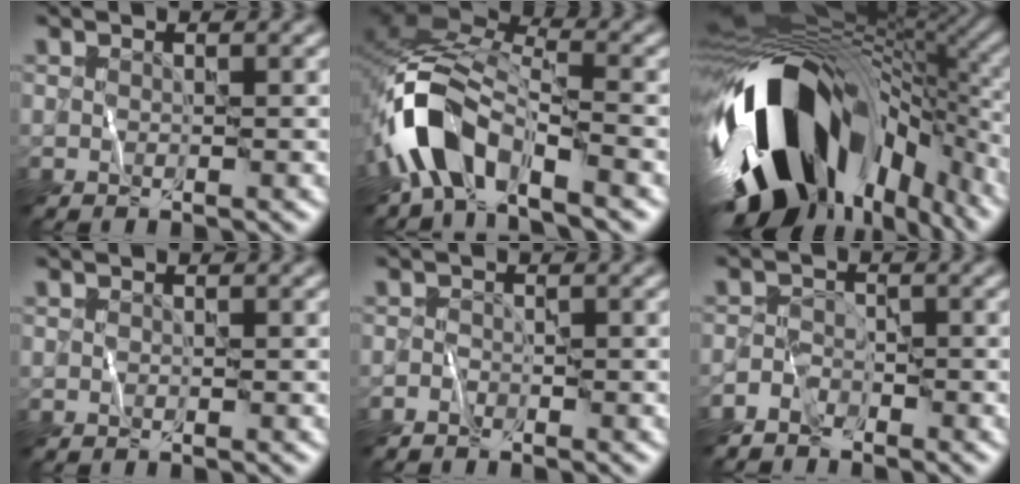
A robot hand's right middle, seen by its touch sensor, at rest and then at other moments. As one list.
[{"total": 8.3, "force": [-4.6, 4.0, 5.7], "torque": [-0.105, 0.006, -0.100]}, {"total": 17.7, "force": [-5.7, 9.9, 13.5], "torque": [-0.236, -0.014, -0.095]}, {"total": 0.0}, {"total": 0.9, "force": [-0.9, 0.2, 0.0], "torque": [0.000, 0.004, -0.020]}, {"total": 2.2, "force": [-2.0, 0.9, 0.3], "torque": [-0.005, 0.004, -0.048]}]